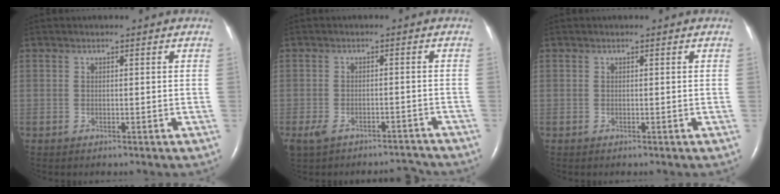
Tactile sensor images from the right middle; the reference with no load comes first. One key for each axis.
{"total": 5.9, "fx": -5.0, "fy": 2.2, "fz": 2.1, "tx": -0.040, "ty": 0.007, "tz": -0.078}
{"total": 0.0}